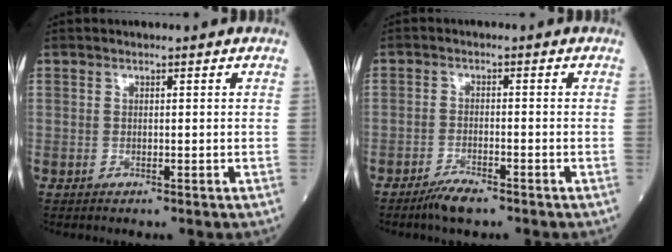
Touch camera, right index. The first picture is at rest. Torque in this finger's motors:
{"motor_torque": [0.04, -0.14, 0.11, 0.00]}